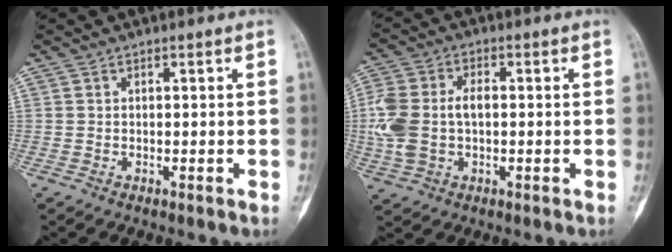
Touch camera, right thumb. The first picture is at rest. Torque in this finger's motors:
{"motor_torque": [0.17, 0.30, 0.56, 0.51, 0.13]}